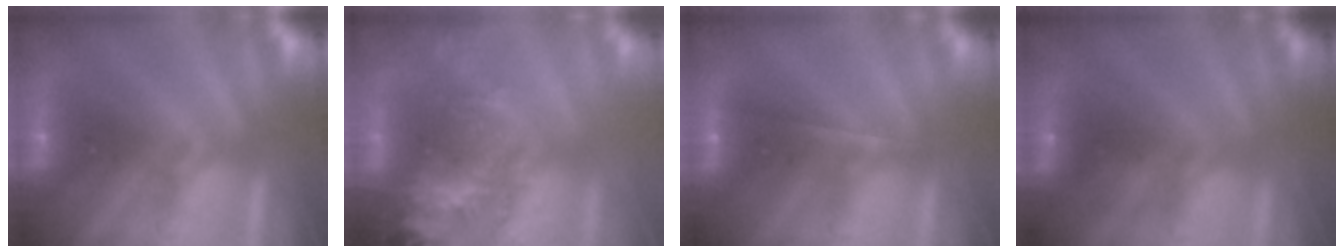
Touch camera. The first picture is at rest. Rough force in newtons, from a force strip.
{"total": 9.5}
{"total": 1.6}
{"total": 2.2}